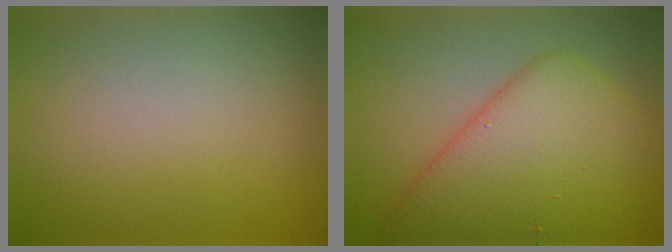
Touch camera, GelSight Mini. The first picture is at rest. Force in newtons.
{"total": 9.0, "press": 9.0, "slide": 0.2}